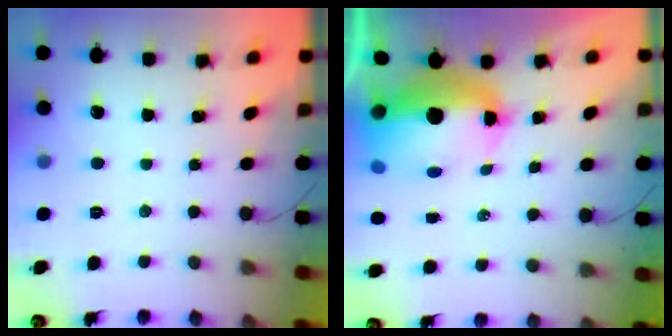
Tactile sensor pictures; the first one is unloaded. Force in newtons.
{"total": 18.8, "press": 15.3, "slide": 10.8}